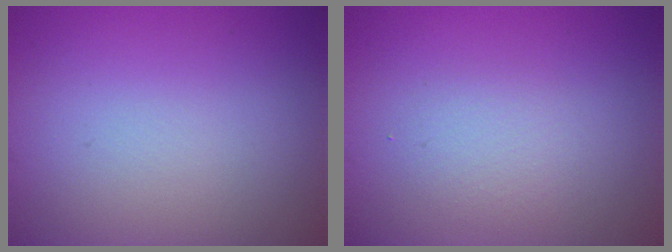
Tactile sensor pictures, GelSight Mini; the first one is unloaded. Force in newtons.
{"total": 1.7, "press": 1.7, "slide": 0.1}